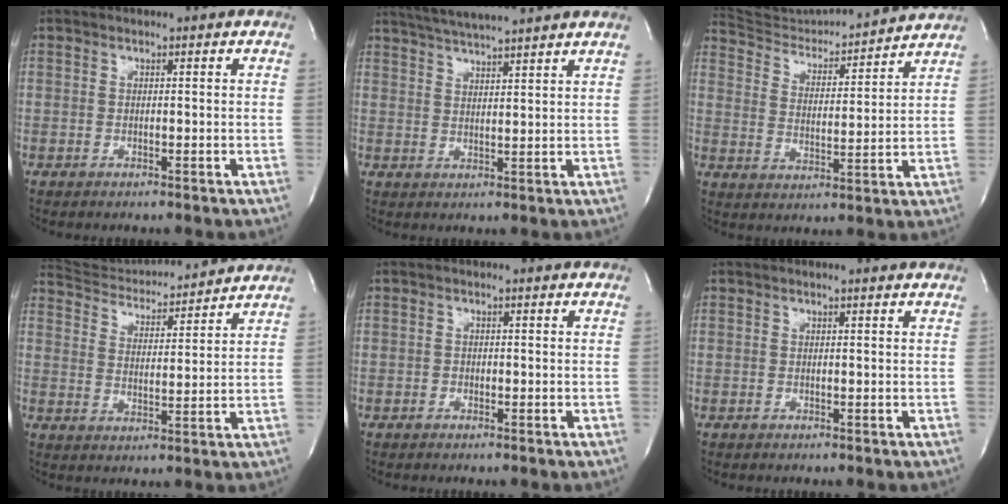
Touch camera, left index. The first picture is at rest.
{"total": 11.4, "force": [10.1, -0.3, 5.2], "torque": [-0.094, 0.026, 0.145]}
{"total": 14.8, "force": [14.6, 0.8, 2.2], "torque": [-0.042, -0.004, 0.218]}
{"total": 13.5, "force": [13.2, 1.2, 2.3], "torque": [-0.040, 0.009, 0.199]}
{"total": 0.6, "force": [-0.3, 0.4, 0.3], "torque": [-0.001, 0.003, -0.008]}
{"total": 1.2, "force": [1.1, -0.1, 0.5], "torque": [-0.018, 0.007, 0.013]}